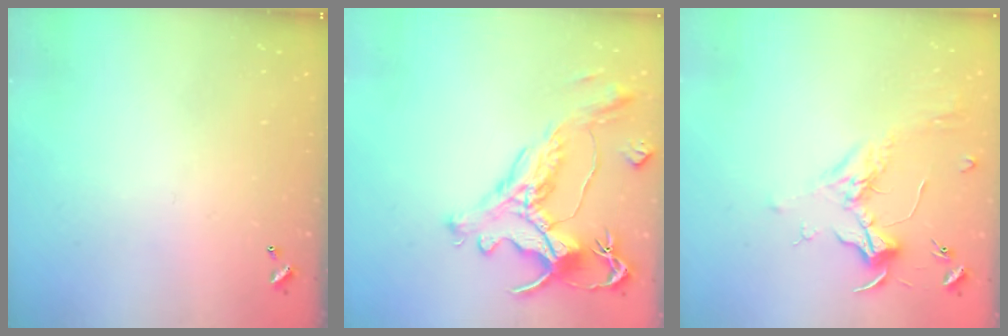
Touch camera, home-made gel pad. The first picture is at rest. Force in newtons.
{"total": 1.6, "press": 1.0, "slide": 1.3}
{"total": 1.8, "press": 1.7, "slide": 0.7}